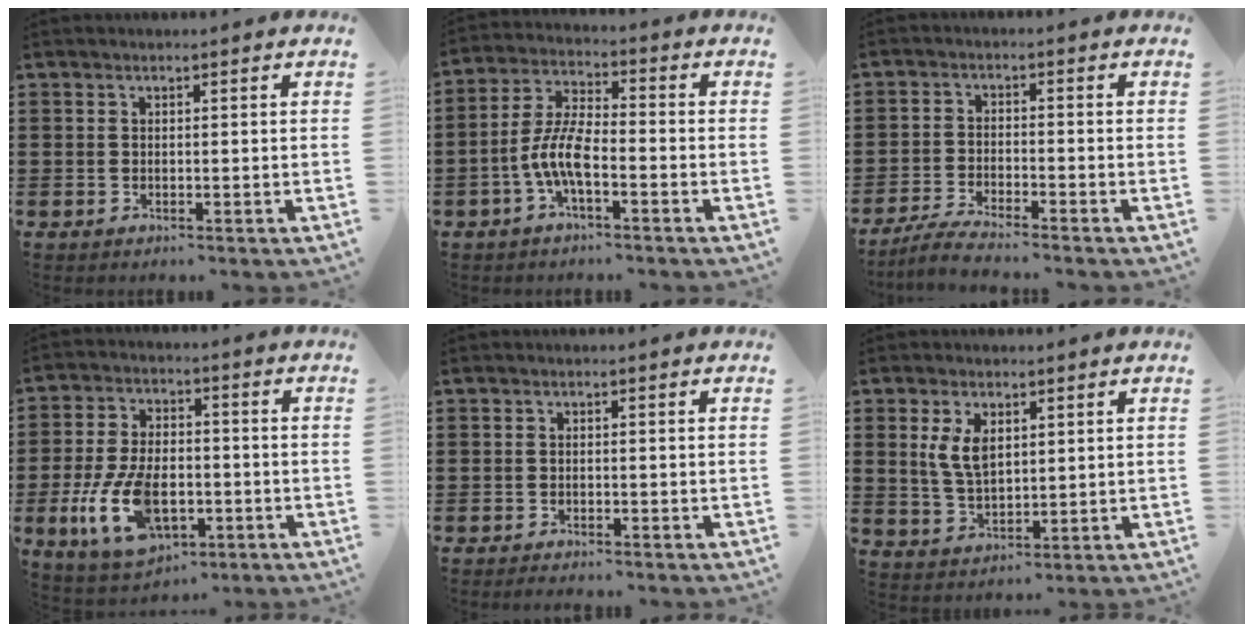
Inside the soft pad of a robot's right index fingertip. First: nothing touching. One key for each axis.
{"total": 7.3, "fx": -2.8, "fy": 2.4, "fz": 6.3, "tx": -0.162, "ty": -0.013, "tz": -0.063}
{"total": 3.6, "fx": -3.4, "fy": -0.1, "fz": 1.1, "tx": -0.034, "ty": -0.006, "tz": -0.072}
{"total": 11.6, "fx": -3.6, "fy": 6.3, "fz": 9.0, "tx": -0.211, "ty": -0.008, "tz": -0.065}
{"total": 0.8, "fx": -0.8, "fy": 0.0, "fz": 0.0, "tx": -0.002, "ty": -0.001, "tz": -0.016}
{"total": 5.3, "fx": 1.8, "fy": 2.8, "fz": 4.2, "tx": -0.097, "ty": 0.004, "tz": 0.029}